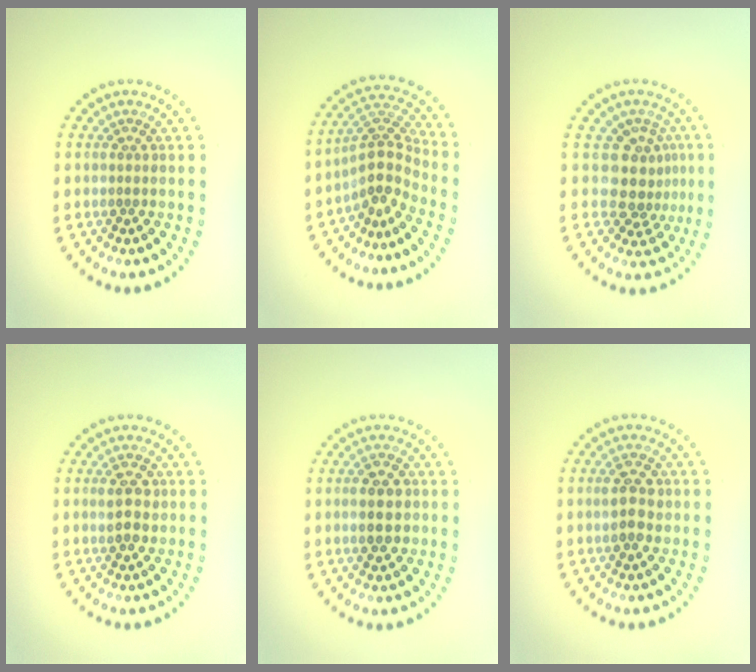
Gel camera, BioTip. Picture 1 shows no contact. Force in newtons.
{"total": 3.7, "press": 2.8, "slide": 2.5}
{"total": 3.4, "press": 2.5, "slide": 2.2}
{"total": 2.4, "press": 2.4, "slide": 0.3}
{"total": 3.9, "press": 3.9, "slide": 0.2}
{"total": 2.7, "press": 2.7, "slide": 0.0}